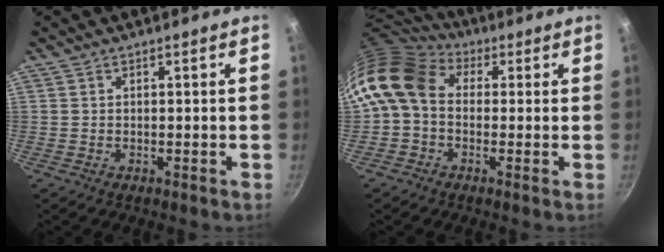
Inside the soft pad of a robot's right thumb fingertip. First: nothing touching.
{"total": 11.7, "force": [1.5, 9.0, 7.3], "torque": [-0.126, 0.018, 0.004]}